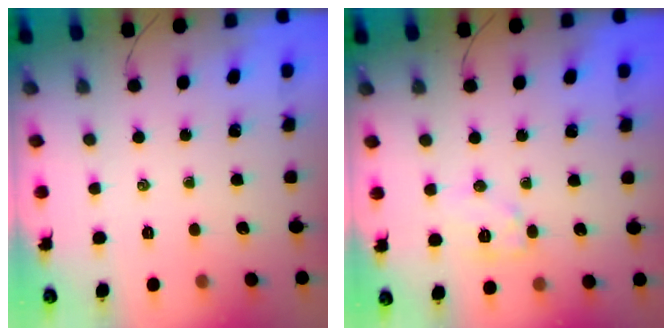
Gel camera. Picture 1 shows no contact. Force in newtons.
{"total": 7.7, "press": 7.7, "slide": 0.4}